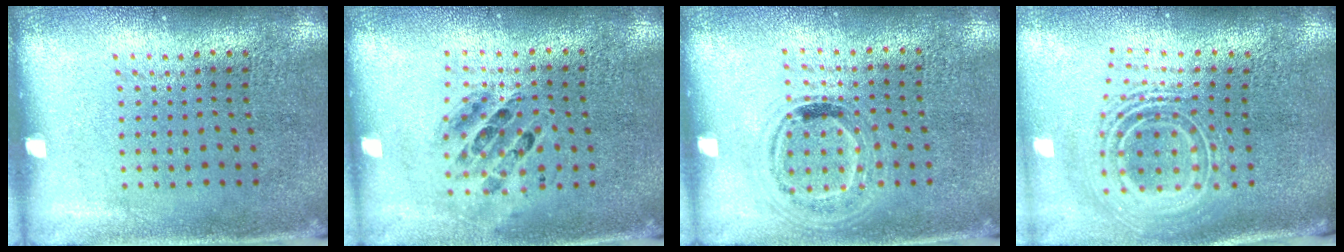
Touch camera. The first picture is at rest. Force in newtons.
{"total": 0.7, "press": 0.7, "slide": 0.1}
{"total": 0.9, "press": 0.9, "slide": 0.3}
{"total": 2.7, "press": 1.8, "slide": 2.0}